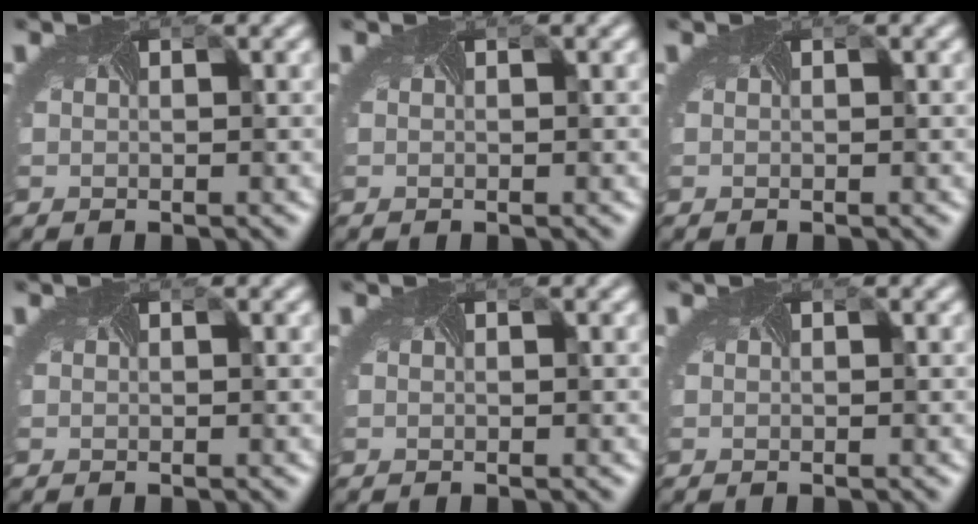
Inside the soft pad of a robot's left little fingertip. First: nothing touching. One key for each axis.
{"total": 0.0}
{"total": 0.0}
{"total": 0.0}
{"total": 0.0}
{"total": 0.0}